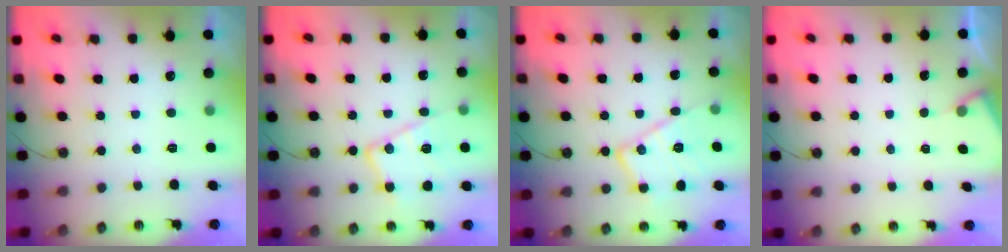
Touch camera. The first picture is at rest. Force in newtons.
{"total": 15.4, "press": 15.3, "slide": 0.9}
{"total": 15.3, "press": 15.3, "slide": 0.5}
{"total": 2.8, "press": 2.7, "slide": 0.4}